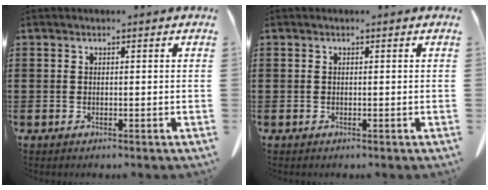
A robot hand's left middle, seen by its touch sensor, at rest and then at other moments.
{"total": 0.0}